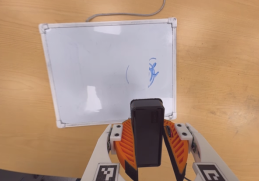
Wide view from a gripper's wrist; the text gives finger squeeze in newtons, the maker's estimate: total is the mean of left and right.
{"total": 7.2, "left": 8.0, "right": 6.4}